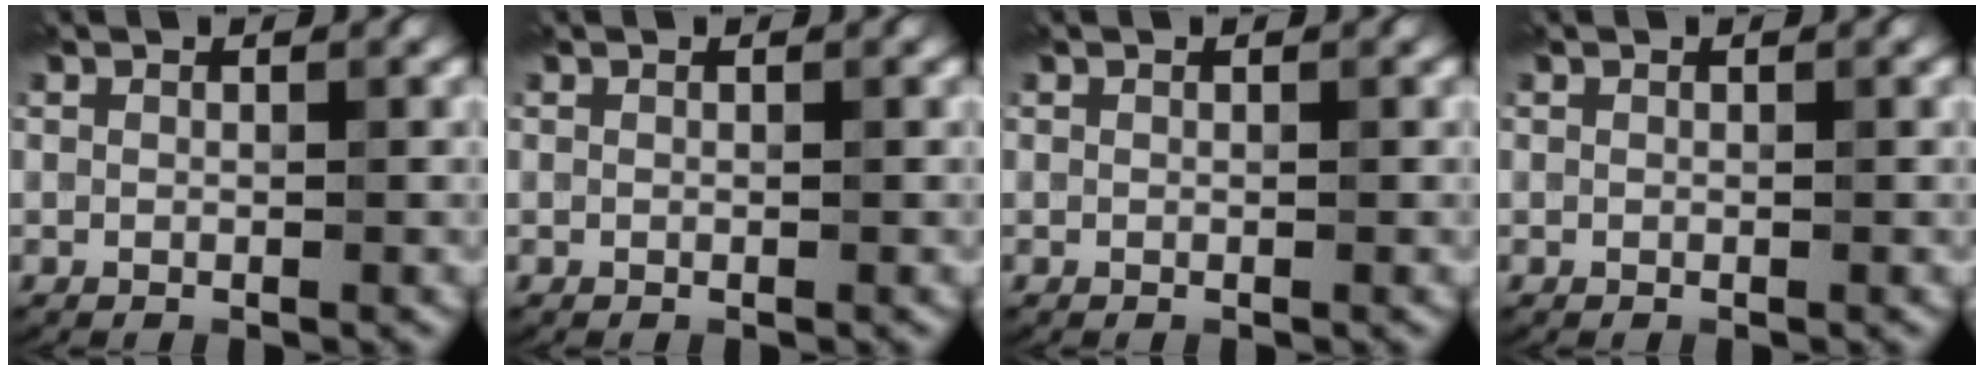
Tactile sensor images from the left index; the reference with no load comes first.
{"total": 0.0}
{"total": 0.0}
{"total": 0.0}